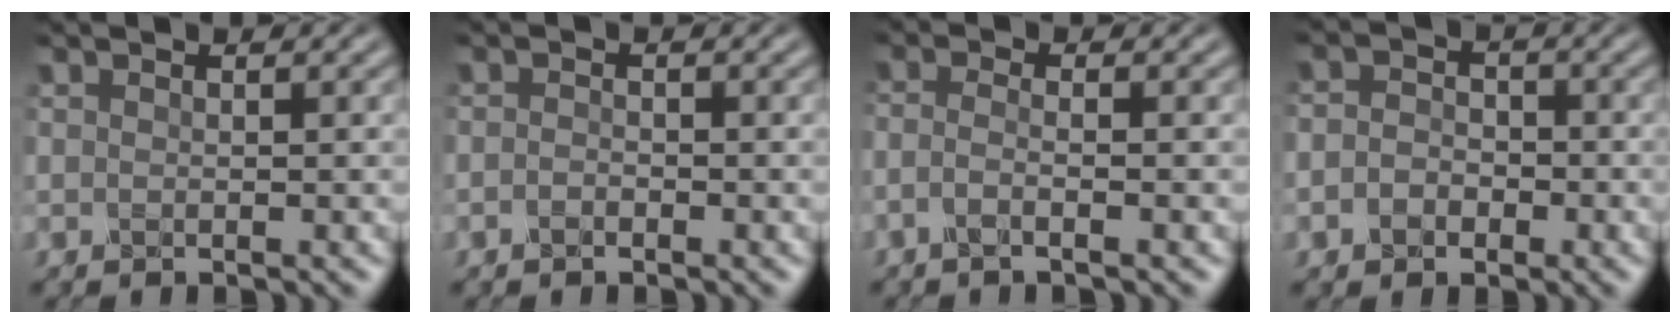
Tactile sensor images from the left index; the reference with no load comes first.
{"total": 0.8, "force": [-0.5, 0.4, 0.5], "torque": [-0.011, -0.001, -0.010]}
{"total": 2.0, "force": [-0.9, 0.6, 1.6], "torque": [-0.027, -0.005, -0.028]}
{"total": 2.5, "force": [-1.0, 2.0, 1.2], "torque": [-0.016, 0.001, -0.027]}